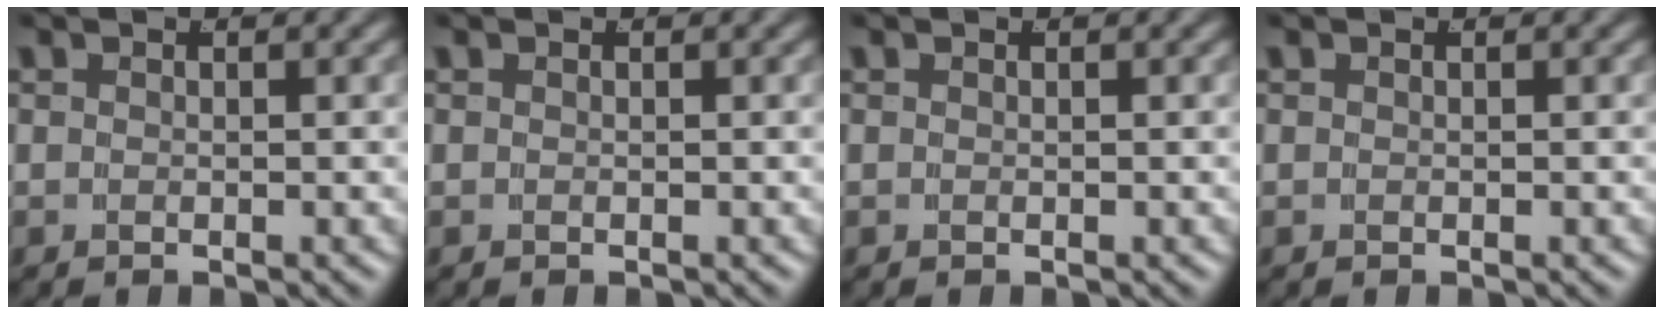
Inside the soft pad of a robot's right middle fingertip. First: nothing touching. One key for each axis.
{"total": 0.0}
{"total": 0.0}
{"total": 0.0}